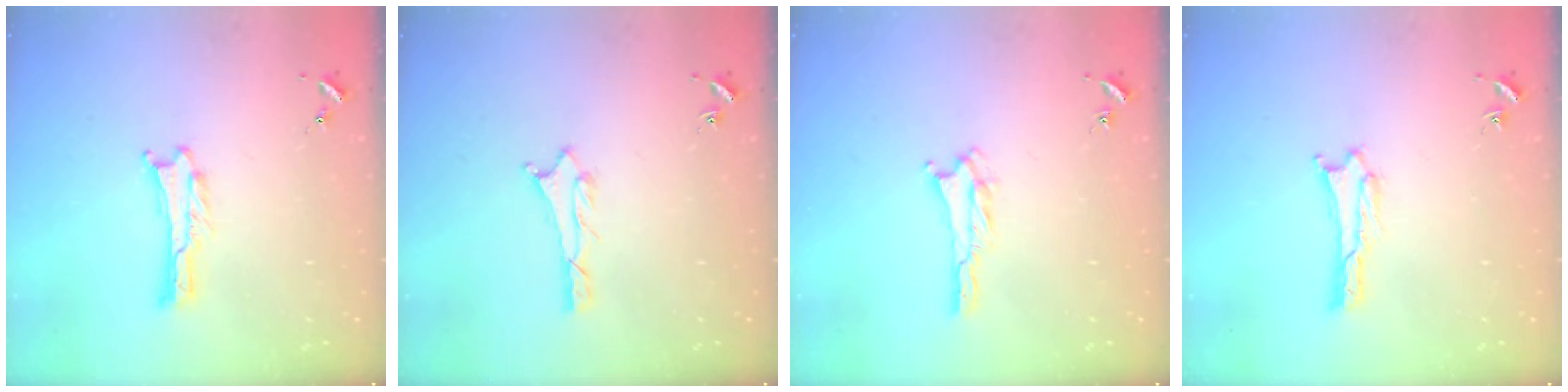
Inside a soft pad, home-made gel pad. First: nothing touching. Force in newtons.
{"total": 0.7, "press": 0.7, "slide": 0.2}
{"total": 2.1, "press": 2.1, "slide": 0.3}
{"total": 1.7, "press": 1.7, "slide": 0.1}